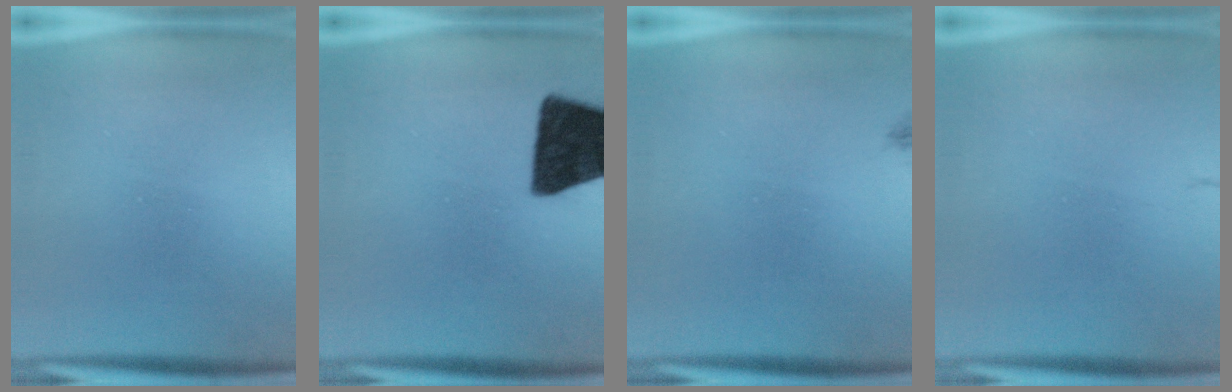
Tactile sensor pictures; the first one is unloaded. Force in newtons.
{"total": 16.8}
{"total": 0.7}
{"total": 1.6}